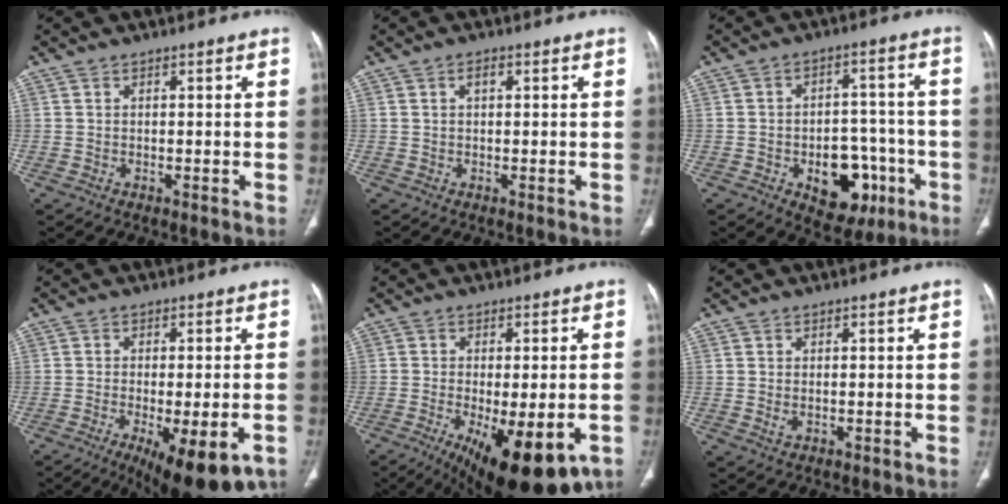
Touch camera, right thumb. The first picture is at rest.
{"total": 1.6, "force": [0.5, 0.8, 1.3], "torque": [-0.024, 0.005, 0.008]}
{"total": 13.0, "force": [-5.0, 8.4, 8.7], "torque": [-0.073, 0.041, -0.057]}
{"total": 15.0, "force": [-7.5, 5.1, 12.0], "torque": [-0.147, -0.002, -0.099]}
{"total": 18.5, "force": [-8.6, 7.1, 14.8], "torque": [-0.186, -0.011, -0.114]}
{"total": 1.2, "force": [-0.1, 0.8, 1.0], "torque": [-0.021, 0.000, 0.002]}